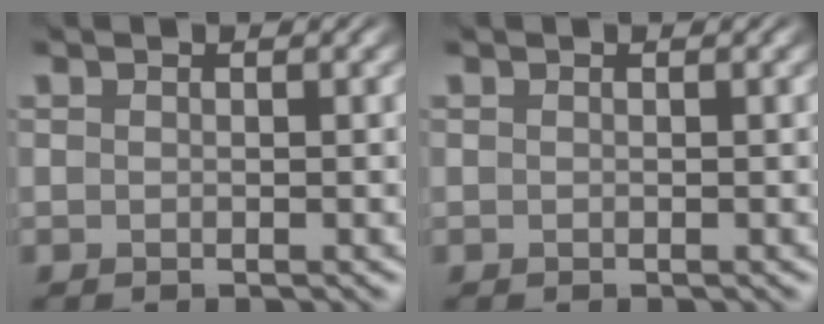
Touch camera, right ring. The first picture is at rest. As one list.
[{"total": 0.0}]